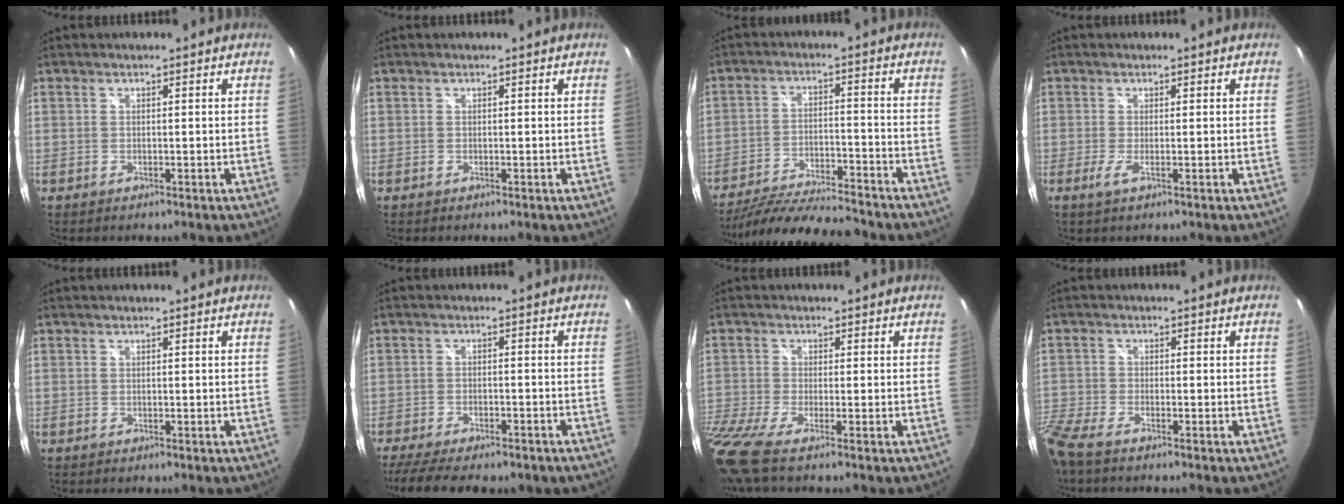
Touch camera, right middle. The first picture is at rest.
{"total": 0.0}
{"total": 16.8, "force": [-15.0, 2.0, 7.3], "torque": [-0.146, -0.019, -0.238]}
{"total": 1.6, "force": [-0.4, -0.2, 1.5], "torque": [-0.031, -0.004, -0.010]}
{"total": 0.0}
{"total": 13.4, "force": [-10.6, 4.3, 7.1], "torque": [-0.154, -0.033, -0.159]}
{"total": 9.2, "force": [-6.5, 0.4, 6.5], "torque": [-0.152, -0.052, -0.126]}
{"total": 7.6, "force": [-6.1, 2.1, 3.9], "torque": [-0.112, -0.024, -0.123]}